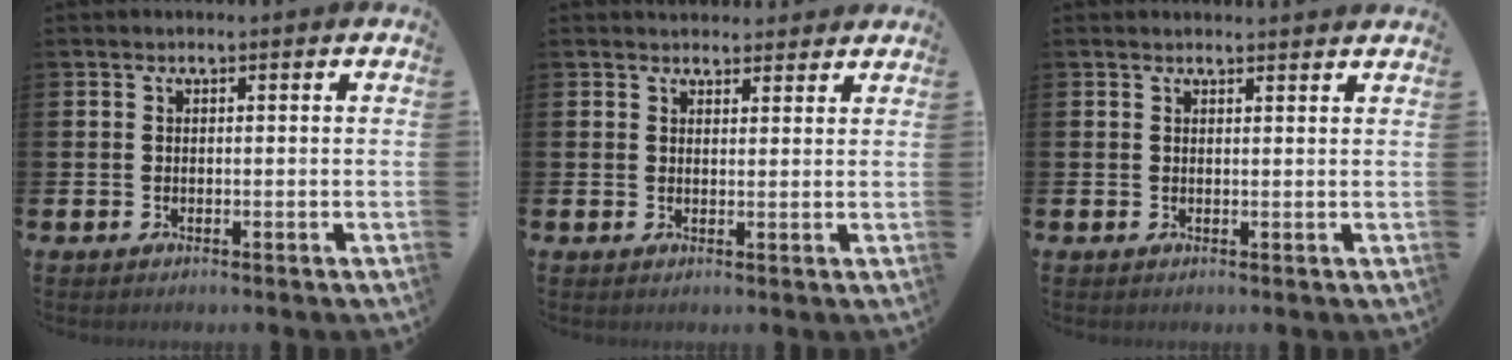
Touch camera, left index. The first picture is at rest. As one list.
[{"total": 2.7, "force": [2.6, 0.8, -0.1], "torque": [0.004, -0.010, 0.047]}, {"total": 1.3, "force": [1.3, -0.1, 0.0], "torque": [0.006, -0.009, 0.022]}]